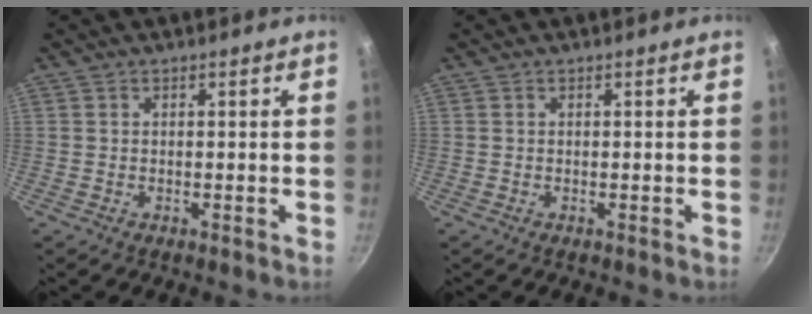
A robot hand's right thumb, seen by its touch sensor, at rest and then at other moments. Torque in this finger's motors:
{"motor_torque": [-0.11, 0.01, 0.10, 0.10, 0.02]}